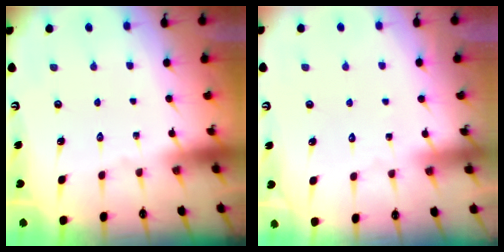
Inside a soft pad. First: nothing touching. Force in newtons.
{"total": 3.4, "press": 3.4, "slide": 0.3}